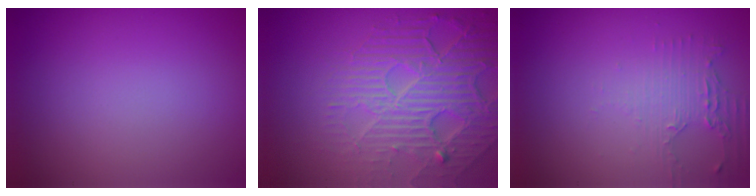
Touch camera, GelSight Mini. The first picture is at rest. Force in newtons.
{"total": 6.9, "press": 5.0, "slide": 4.7}
{"total": 2.1, "press": 1.6, "slide": 1.4}